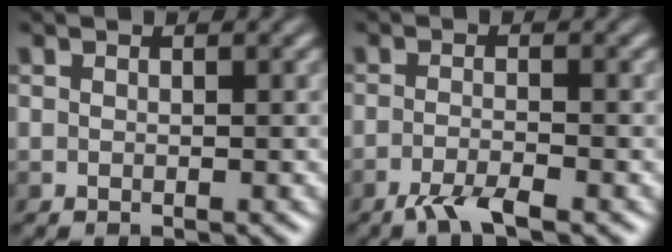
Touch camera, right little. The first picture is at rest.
{"total": 2.9, "force": [-2.0, 0.5, 2.1], "torque": [-0.040, -0.004, -0.046]}